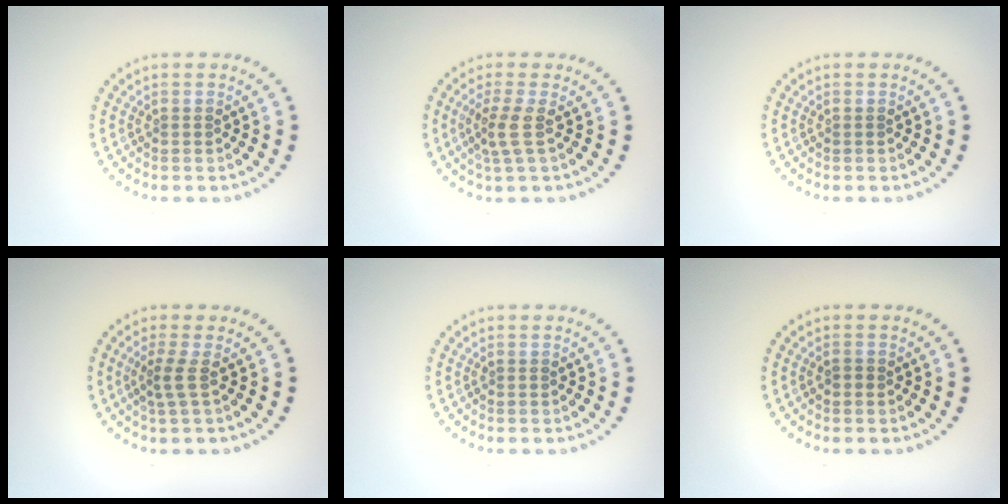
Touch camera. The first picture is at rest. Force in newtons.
{"total": 2.3, "press": 1.6, "slide": 1.6}
{"total": 0.0}
{"total": 1.8, "press": 1.1, "slide": 1.4}
{"total": 0.0}
{"total": 0.8, "press": 0.8, "slide": 0.2}